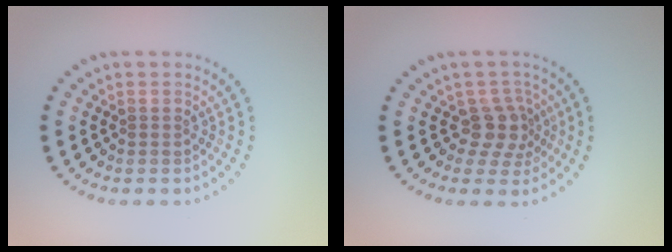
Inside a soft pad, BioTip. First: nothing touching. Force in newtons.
{"total": 2.6, "press": 2.0, "slide": 1.8}